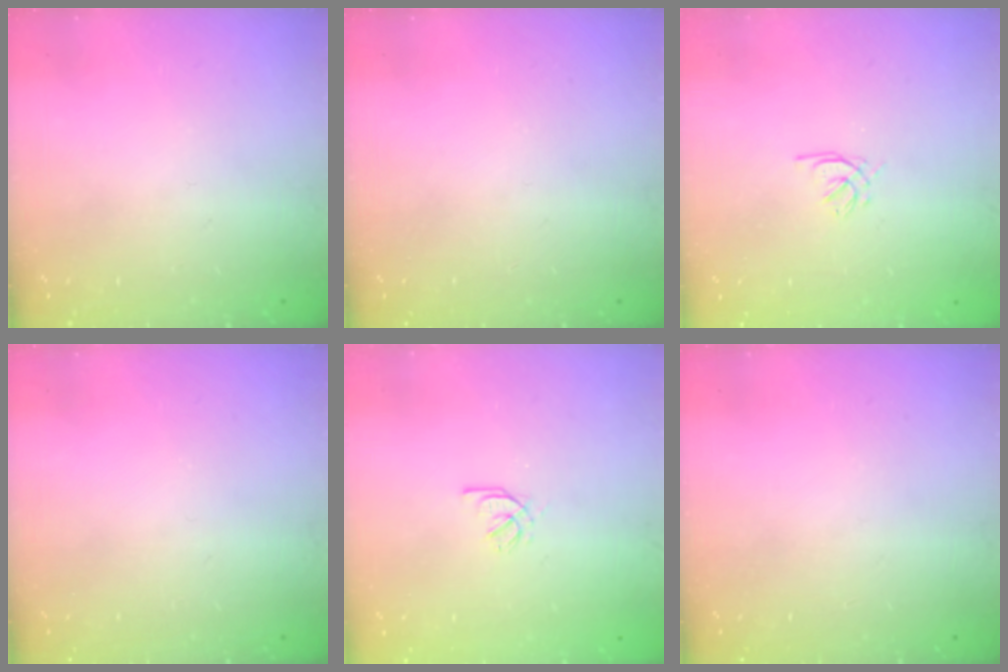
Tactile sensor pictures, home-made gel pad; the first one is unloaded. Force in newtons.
{"total": 0.0}
{"total": 0.9, "press": 0.8, "slide": 0.5}
{"total": 0.0}
{"total": 1.5, "press": 1.4, "slide": 0.2}
{"total": 0.0}